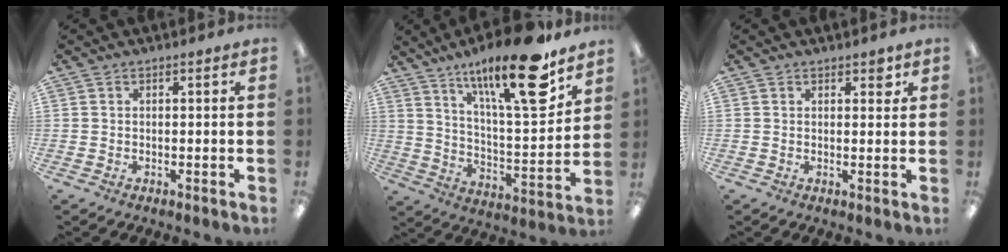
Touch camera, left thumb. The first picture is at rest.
{"total": 21.7, "force": [14.5, 5.3, 15.3], "torque": [-0.246, -0.084, 0.229]}
{"total": 2.3, "force": [1.5, 1.1, 1.3], "torque": [-0.005, -0.007, 0.020]}